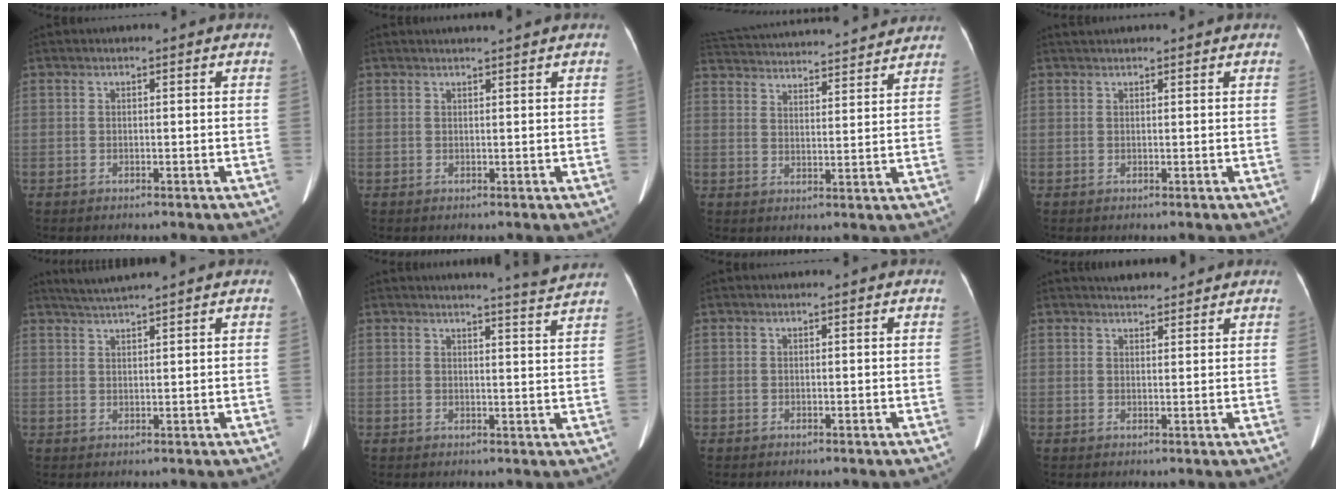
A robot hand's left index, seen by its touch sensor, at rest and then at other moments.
{"total": 2.5, "force": [2.3, -0.7, 0.8], "torque": [-0.010, 0.010, 0.037]}
{"total": 22.4, "force": [20.7, 3.5, 8.0], "torque": [-0.158, 0.028, 0.290]}
{"total": 3.0, "force": [2.9, 0.3, 0.9], "torque": [-0.015, 0.033, 0.044]}
{"total": 3.9, "force": [3.5, -1.1, 1.2], "torque": [-0.024, 0.015, 0.067]}
{"total": 5.9, "force": [5.5, -1.8, 1.1], "torque": [-0.028, -0.028, 0.060]}
{"total": 0.0}
{"total": 4.3, "force": [4.0, 1.0, 1.0], "torque": [-0.017, 0.017, 0.055]}